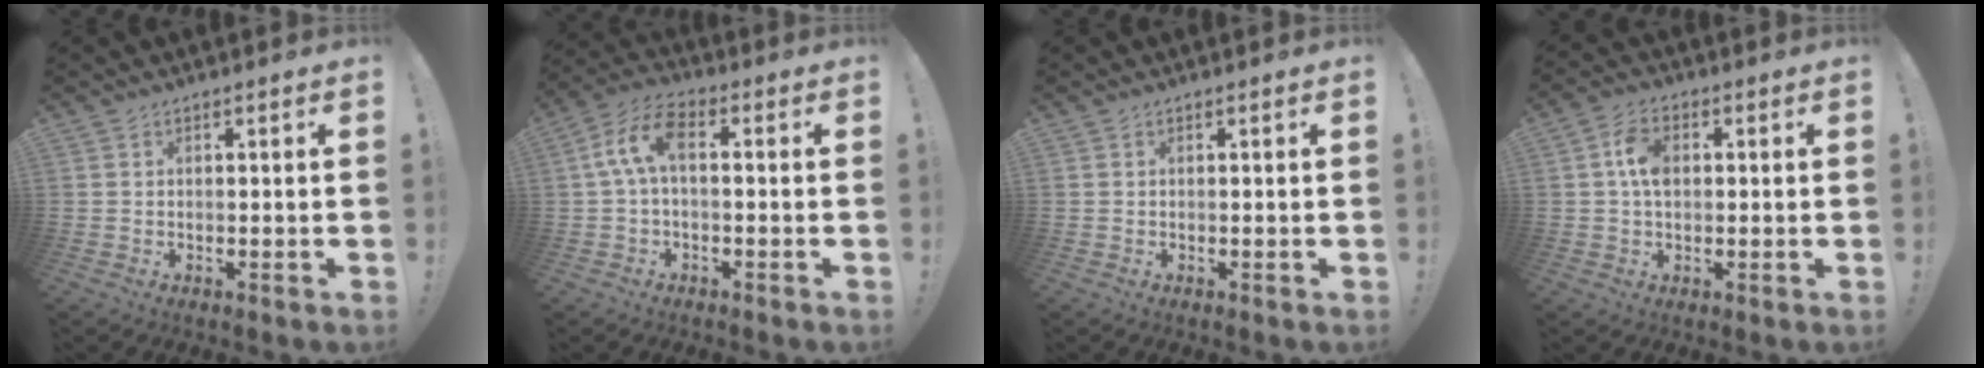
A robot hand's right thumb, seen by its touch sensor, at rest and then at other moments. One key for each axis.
{"total": 8.9, "fx": 0.9, "fy": 4.1, "fz": 7.8, "tx": -0.159, "ty": 0.005, "tz": 0.019}
{"total": 0.0}
{"total": 7.3, "fx": 0.8, "fy": 4.8, "fz": 5.4, "tx": -0.104, "ty": 0.007, "tz": 0.014}